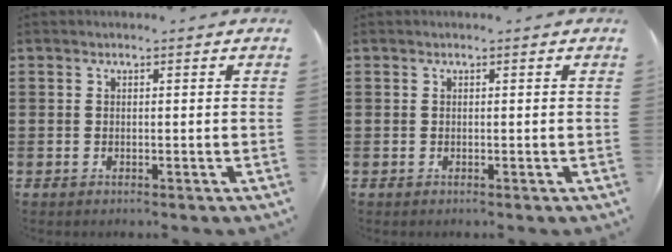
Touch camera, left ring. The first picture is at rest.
{"total": 0.0}